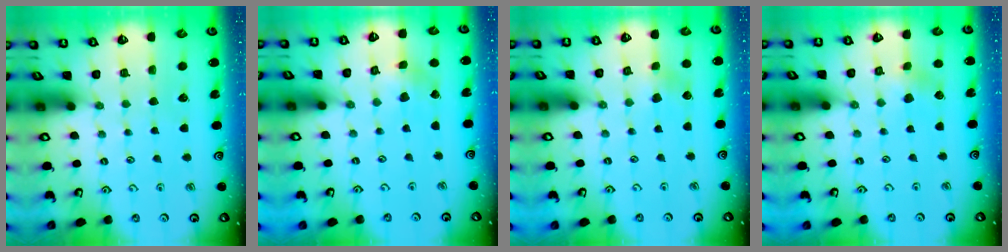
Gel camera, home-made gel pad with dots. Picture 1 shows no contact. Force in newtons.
{"total": 2.3, "press": 2.3, "slide": 0.2}
{"total": 3.3, "press": 3.2, "slide": 0.5}
{"total": 2.9, "press": 2.9, "slide": 0.4}